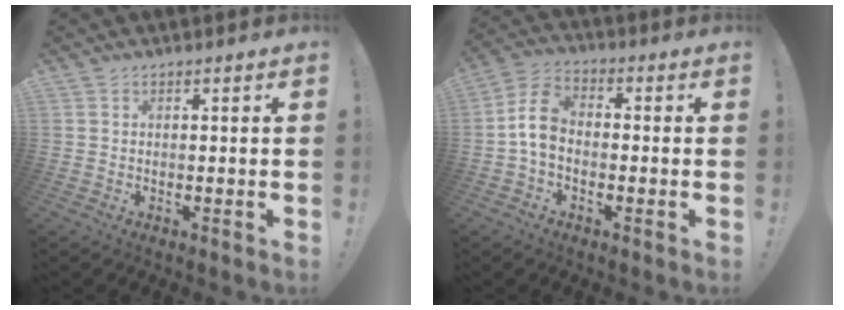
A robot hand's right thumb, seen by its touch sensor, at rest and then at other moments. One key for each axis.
{"total": 8.4, "fx": -1.0, "fy": 5.8, "fz": 6.1, "tx": -0.118, "ty": 0.010, "tz": -0.013}